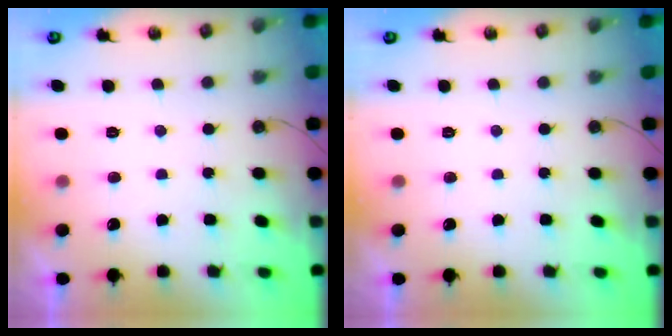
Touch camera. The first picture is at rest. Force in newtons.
{"total": 0.0}